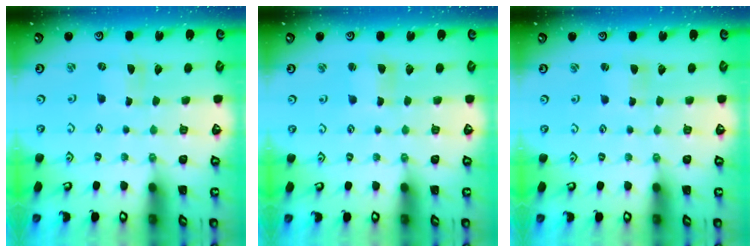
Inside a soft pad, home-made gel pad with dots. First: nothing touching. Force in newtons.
{"total": 2.4, "press": 2.3, "slide": 0.4}
{"total": 1.5, "press": 1.4, "slide": 0.3}